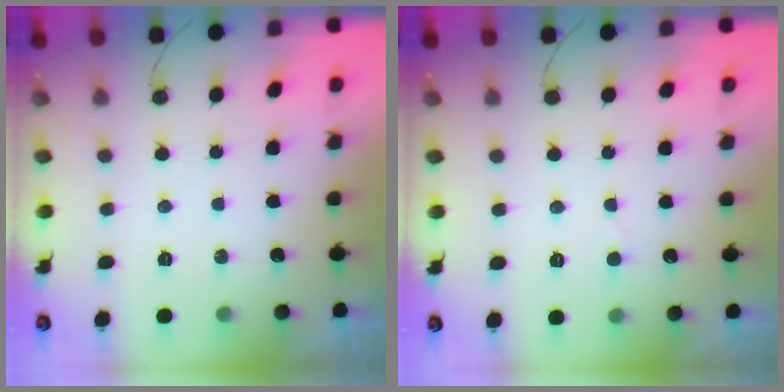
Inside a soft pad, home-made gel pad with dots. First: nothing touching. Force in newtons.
{"total": 4.1, "press": 4.1, "slide": 0.3}